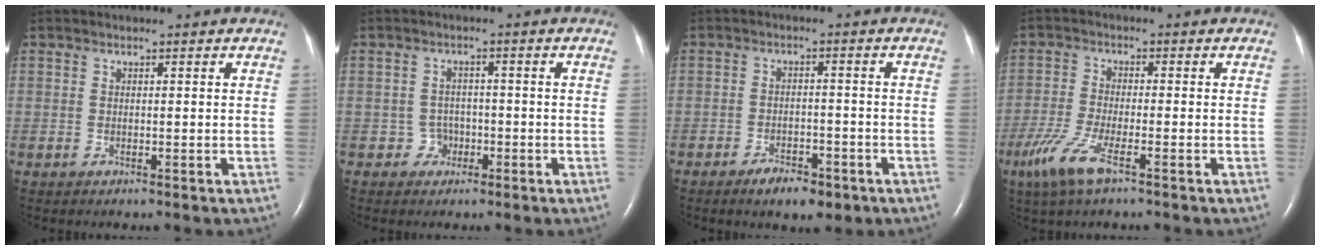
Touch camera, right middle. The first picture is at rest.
{"total": 2.4, "force": [-1.0, 2.1, -0.1], "torque": [0.009, 0.011, -0.019]}
{"total": 5.2, "force": [-3.4, 2.1, 3.2], "torque": [-0.053, 0.001, -0.050]}
{"total": 6.7, "force": [-3.9, 1.1, 5.3], "torque": [-0.128, -0.016, -0.078]}